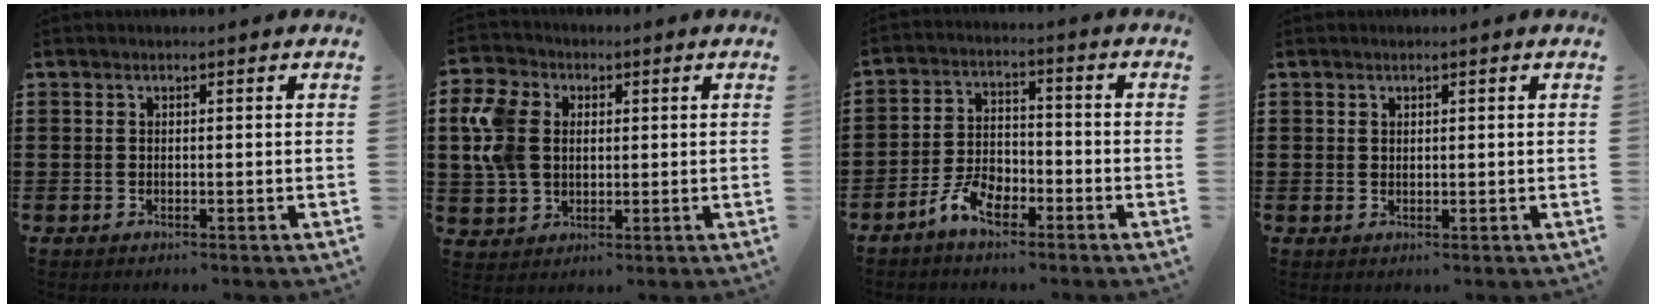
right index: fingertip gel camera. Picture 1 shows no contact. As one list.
[{"total": 8.3, "force": [1.5, 6.5, 4.9], "torque": [-0.147, 0.011, 0.022]}, {"total": 5.7, "force": [-3.8, 2.9, 3.2], "torque": [-0.072, 0.012, -0.076]}, {"total": 0.7, "force": [0.5, 0.5, 0.1], "torque": [-0.004, 0.004, 0.009]}]